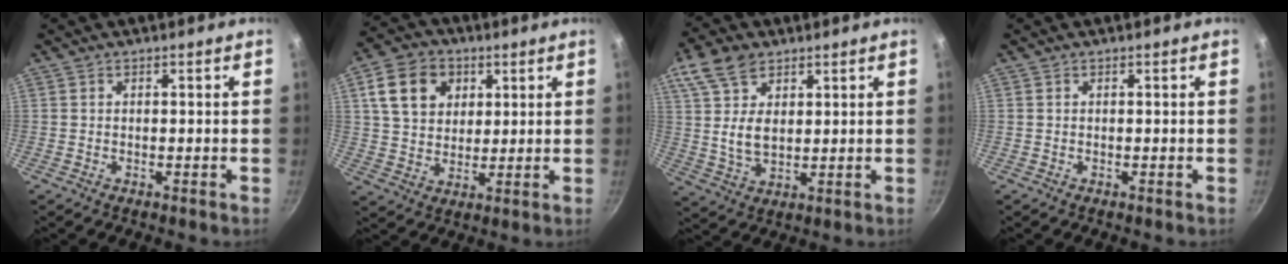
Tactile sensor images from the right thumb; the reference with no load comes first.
{"total": 11.8, "force": [4.1, 9.1, 6.2], "torque": [-0.088, 0.000, 0.069]}
{"total": 11.2, "force": [4.9, 7.2, 7.1], "torque": [-0.115, -0.019, 0.093]}
{"total": 0.0}